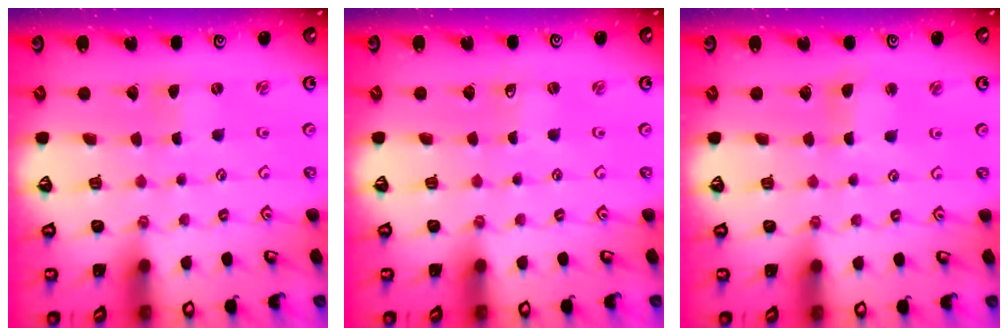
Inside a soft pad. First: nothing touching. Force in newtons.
{"total": 0.0}
{"total": 2.4, "press": 2.4, "slide": 0.3}